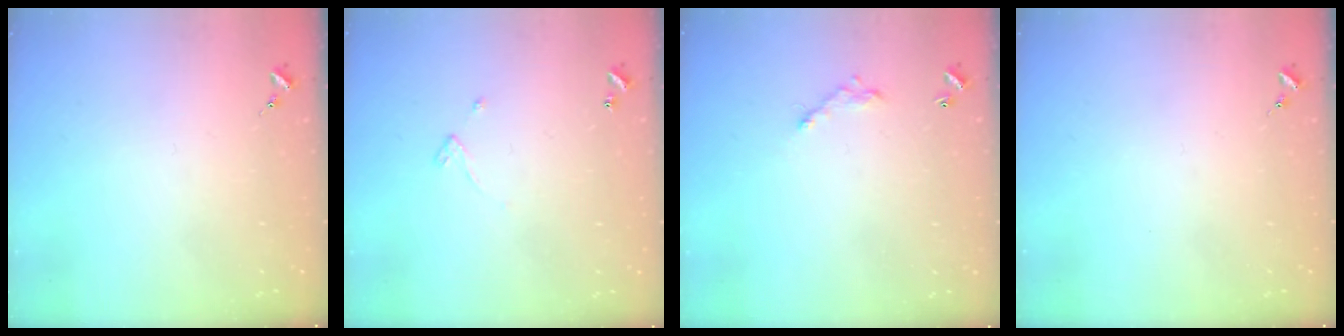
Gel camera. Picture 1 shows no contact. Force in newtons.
{"total": 3.2, "press": 3.2, "slide": 0.4}
{"total": 5.2, "press": 5.2, "slide": 0.2}
{"total": 0.0}